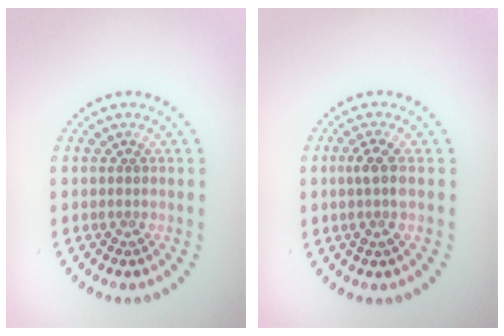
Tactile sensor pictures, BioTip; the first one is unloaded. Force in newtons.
{"total": 1.9, "press": 1.6, "slide": 1.0}